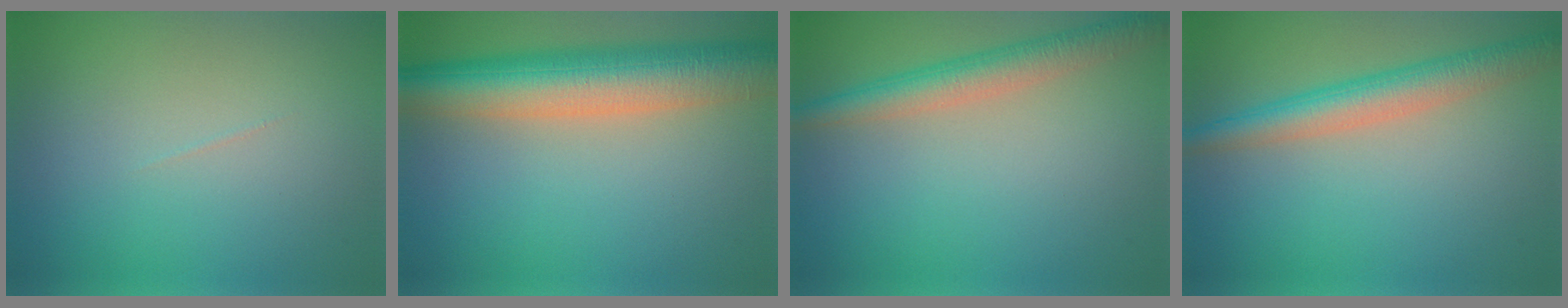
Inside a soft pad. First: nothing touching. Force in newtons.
{"total": 9.3, "press": 9.3, "slide": 0.4}
{"total": 3.9, "press": 3.9, "slide": 0.1}
{"total": 4.5, "press": 4.5, "slide": 0.2}